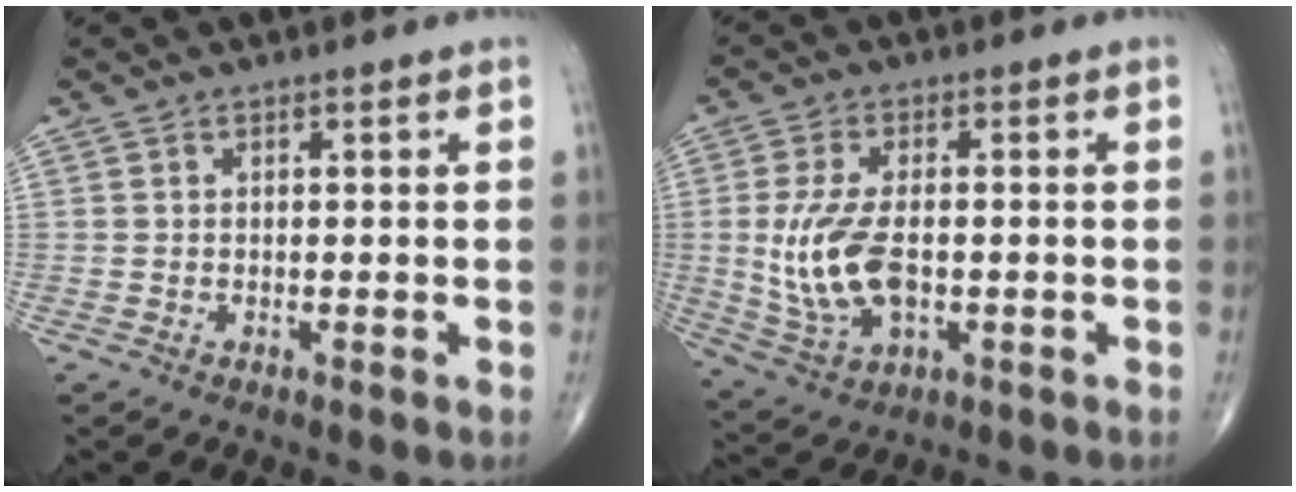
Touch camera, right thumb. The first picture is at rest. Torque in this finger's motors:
{"motor_torque": [-0.17, 0.64, 0.99, -0.21, 0.15]}